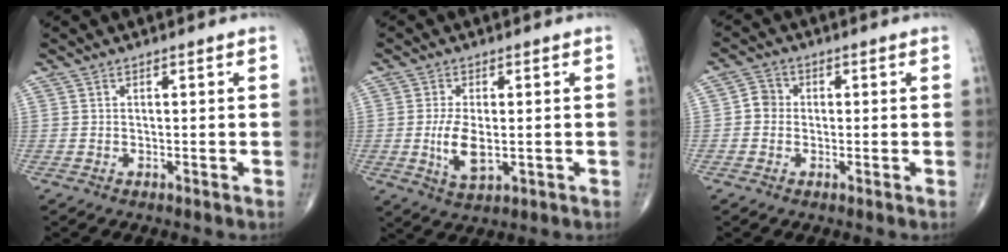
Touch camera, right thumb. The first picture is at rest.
{"total": 6.4, "force": [-0.7, 3.0, 5.6], "torque": [-0.112, -0.012, -0.006]}
{"total": 3.1, "force": [-0.3, 2.9, 1.2], "torque": [-0.004, 0.007, -0.013]}